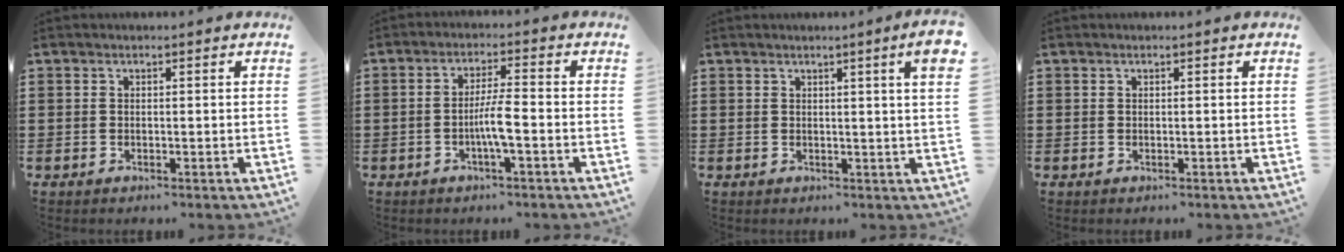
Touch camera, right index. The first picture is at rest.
{"total": 4.5, "force": [-1.4, 0.3, 4.3], "torque": [-0.084, -0.003, -0.031]}
{"total": 3.5, "force": [1.8, -0.6, 3.0], "torque": [-0.051, -0.009, 0.027]}
{"total": 0.0}